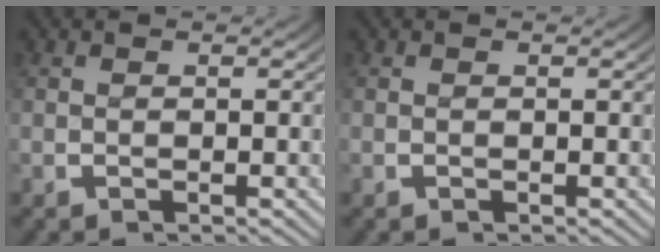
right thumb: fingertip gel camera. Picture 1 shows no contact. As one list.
[{"total": 0.0}]